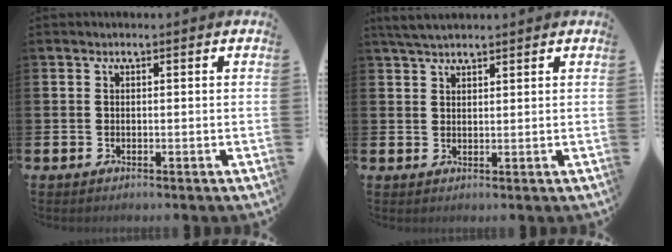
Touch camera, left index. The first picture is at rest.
{"total": 3.5, "force": [3.1, 0.9, 1.3], "torque": [-0.032, -0.004, 0.058]}